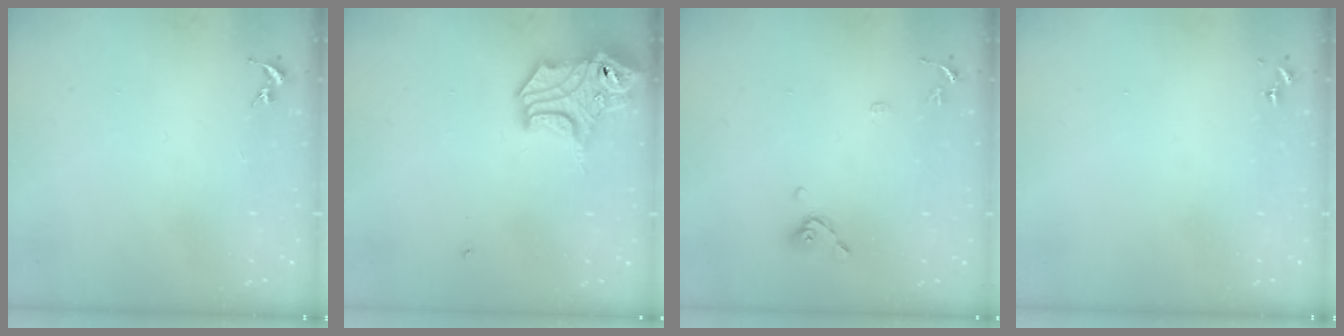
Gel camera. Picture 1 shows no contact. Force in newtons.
{"total": 14.1, "press": 14.0, "slide": 1.9}
{"total": 8.3, "press": 8.0, "slide": 2.1}
{"total": 0.0}